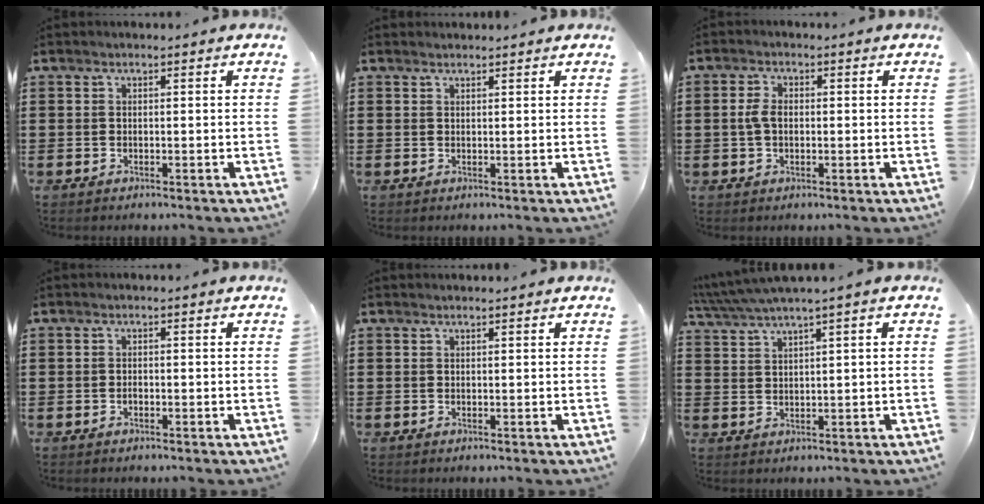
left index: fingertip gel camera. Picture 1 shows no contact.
{"total": 1.0, "force": [1.0, 0.1, 0.2], "torque": [-0.005, -0.001, 0.019]}
{"total": 3.1, "force": [0.2, 1.8, 2.6], "torque": [-0.062, 0.003, 0.001]}
{"total": 0.6, "force": [-0.2, 0.2, 0.5], "torque": [-0.012, -0.004, -0.003]}
{"total": 0.6, "force": [0.6, -0.1, 0.2], "torque": [-0.005, -0.002, 0.012]}
{"total": 2.7, "force": [2.0, -0.5, 1.8], "torque": [-0.049, -0.008, 0.033]}